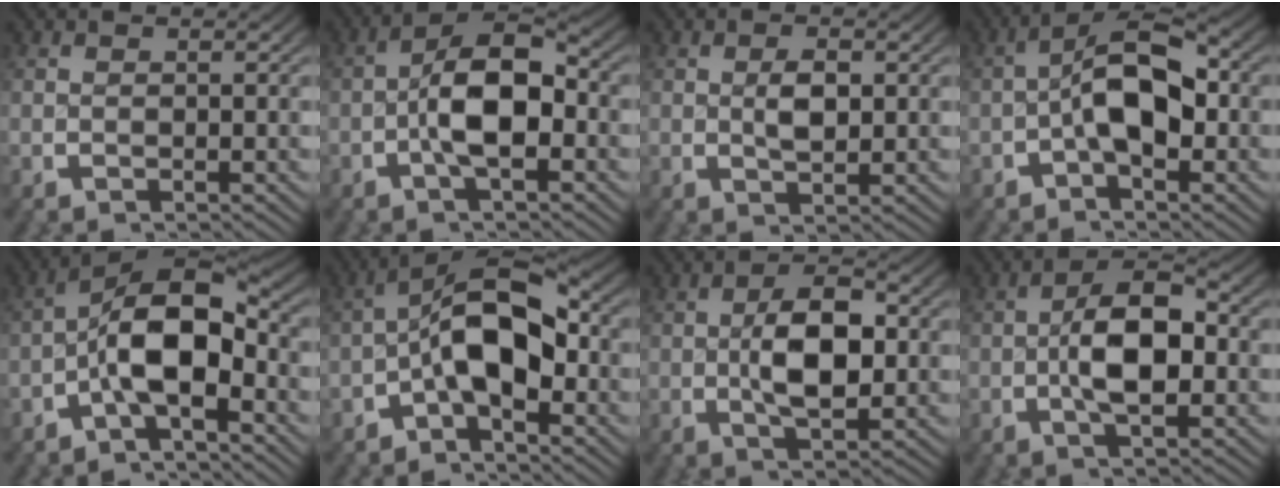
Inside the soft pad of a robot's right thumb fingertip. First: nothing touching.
{"total": 8.7, "force": [-0.5, 4.8, 7.3], "torque": [-0.129, -0.018, -0.007]}
{"total": 2.5, "force": [0.3, 1.3, 2.1], "torque": [-0.037, -0.003, 0.009]}
{"total": 7.5, "force": [-0.3, 4.3, 6.1], "torque": [-0.098, -0.011, -0.007]}
{"total": 10.7, "force": [-1.4, 5.7, 8.9], "torque": [-0.154, -0.022, -0.020]}
{"total": 9.4, "force": [-0.8, 5.3, 7.7], "torque": [-0.128, -0.013, -0.014]}
{"total": 6.6, "force": [-0.3, 3.6, 5.5], "torque": [-0.103, -0.011, 0.000]}
{"total": 7.8, "force": [-0.4, 4.2, 6.5], "torque": [-0.117, -0.017, -0.004]}